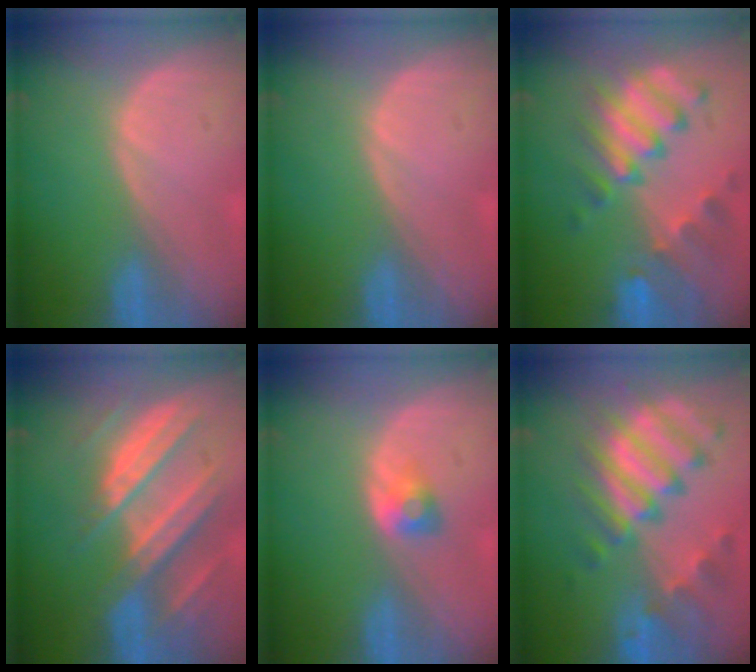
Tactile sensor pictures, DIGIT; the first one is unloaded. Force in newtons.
{"total": 0.0}
{"total": 10.1, "press": 8.9, "slide": 4.8}
{"total": 10.4, "press": 9.2, "slide": 4.9}
{"total": 2.6, "press": 2.3, "slide": 1.1}
{"total": 11.5, "press": 9.8, "slide": 6.0}